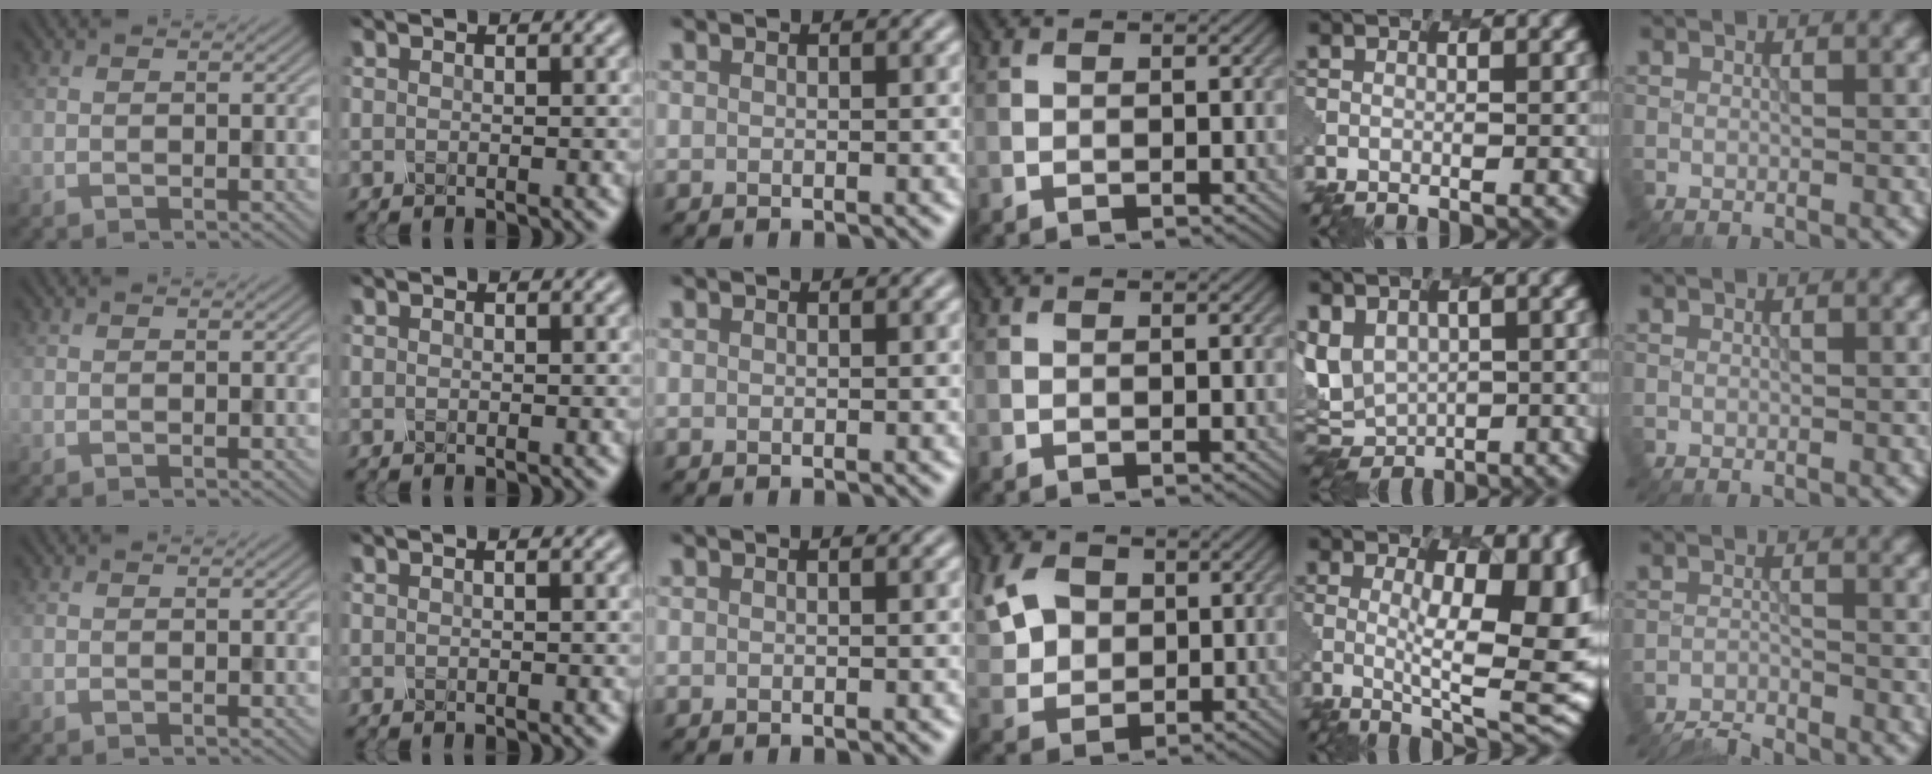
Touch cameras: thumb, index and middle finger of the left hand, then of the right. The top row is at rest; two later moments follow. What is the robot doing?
{"motion": "dispense", "object": "pipette"}